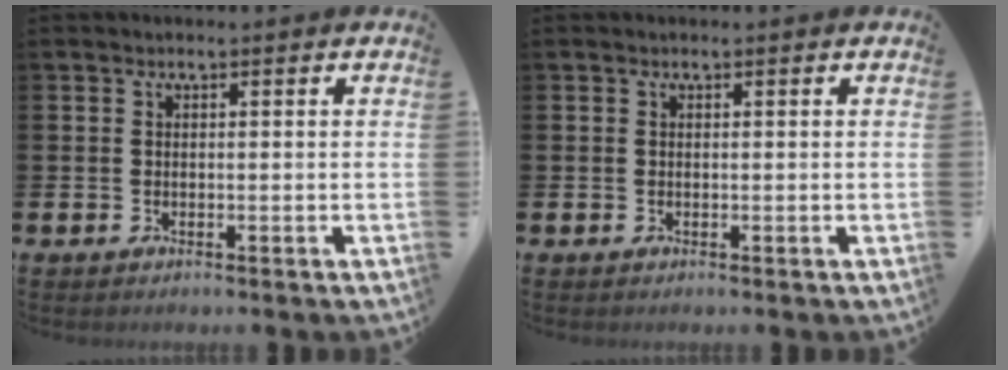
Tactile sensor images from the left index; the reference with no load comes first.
{"total": 0.0}